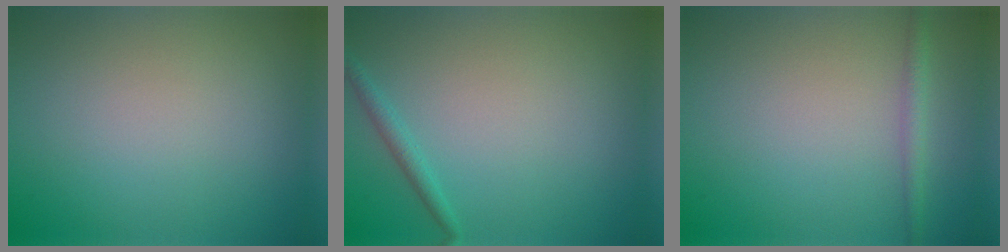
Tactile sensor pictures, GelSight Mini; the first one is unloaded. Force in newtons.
{"total": 1.2, "press": 1.2, "slide": 0.1}
{"total": 1.5, "press": 1.5, "slide": 0.0}